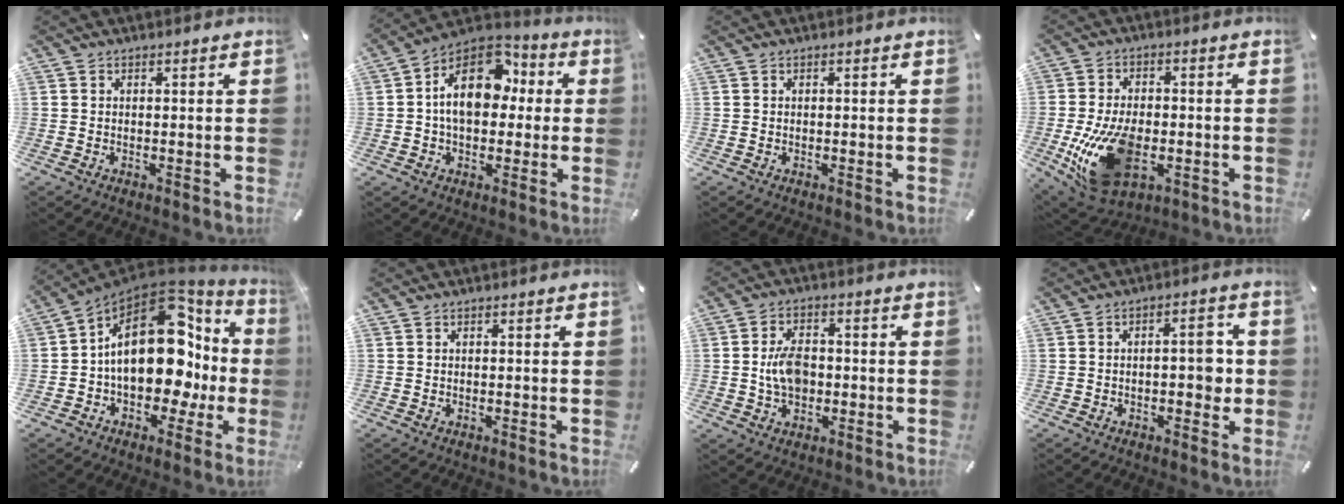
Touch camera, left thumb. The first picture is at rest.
{"total": 16.3, "force": [2.1, 11.0, 11.9], "torque": [-0.206, 0.004, 0.034]}
{"total": 0.0}
{"total": 17.9, "force": [-3.9, 11.0, 13.6], "torque": [-0.267, -0.006, -0.059]}
{"total": 23.4, "force": [2.3, 14.2, 18.5], "torque": [-0.292, -0.016, 0.043]}
{"total": 0.0}
{"total": 7.2, "force": [-0.5, 5.0, 5.2], "torque": [-0.090, 0.003, -0.012]}
{"total": 6.8, "force": [-0.8, 3.5, 5.7], "torque": [-0.077, 0.007, -0.019]}